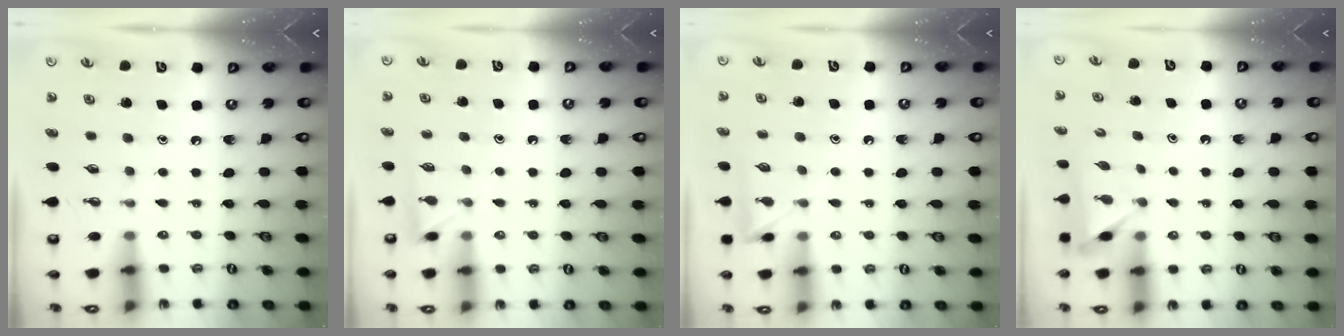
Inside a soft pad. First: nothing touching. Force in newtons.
{"total": 3.9, "press": 3.9, "slide": 0.4}
{"total": 4.2, "press": 4.1, "slide": 0.5}
{"total": 3.3, "press": 3.3, "slide": 0.4}